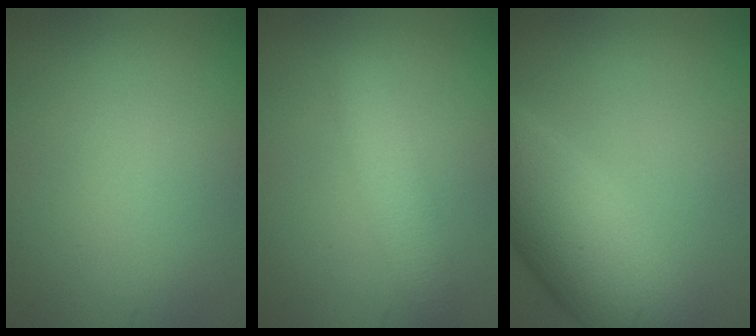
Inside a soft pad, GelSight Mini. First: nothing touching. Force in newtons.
{"total": 2.9, "press": 2.9, "slide": 0.1}
{"total": 9.6, "press": 9.6, "slide": 0.3}